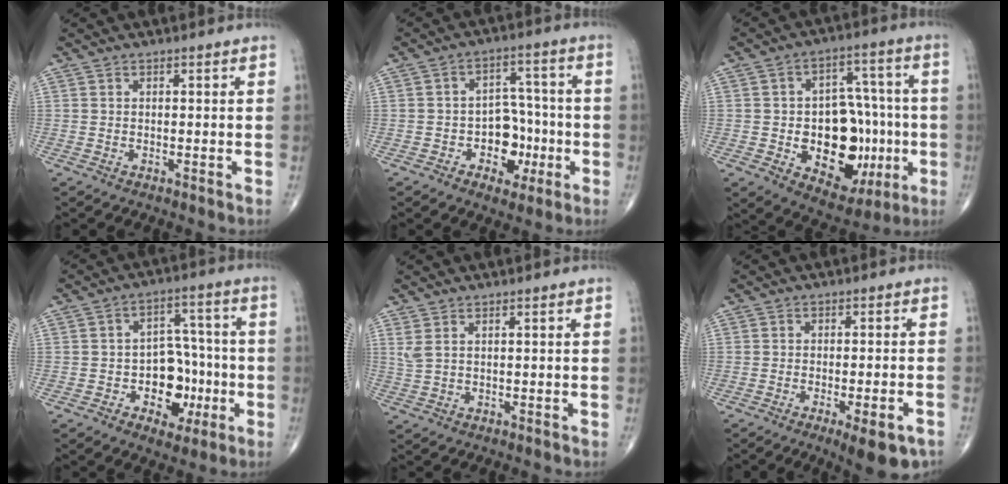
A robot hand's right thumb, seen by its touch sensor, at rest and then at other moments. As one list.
[{"total": 9.0, "force": [-2.7, 6.6, 5.5], "torque": [-0.026, 0.039, -0.039]}, {"total": 20.1, "force": [-4.0, 13.0, 14.7], "torque": [-0.151, 0.034, -0.035]}, {"total": 12.5, "force": [-3.3, 8.7, 8.3], "torque": [-0.062, 0.040, -0.043]}, {"total": 2.1, "force": [0.9, 0.9, 1.7], "torque": [-0.041, 0.007, 0.027]}, {"total": 6.2, "force": [-4.1, 1.3, 4.5], "torque": [-0.049, 0.013, -0.050]}]